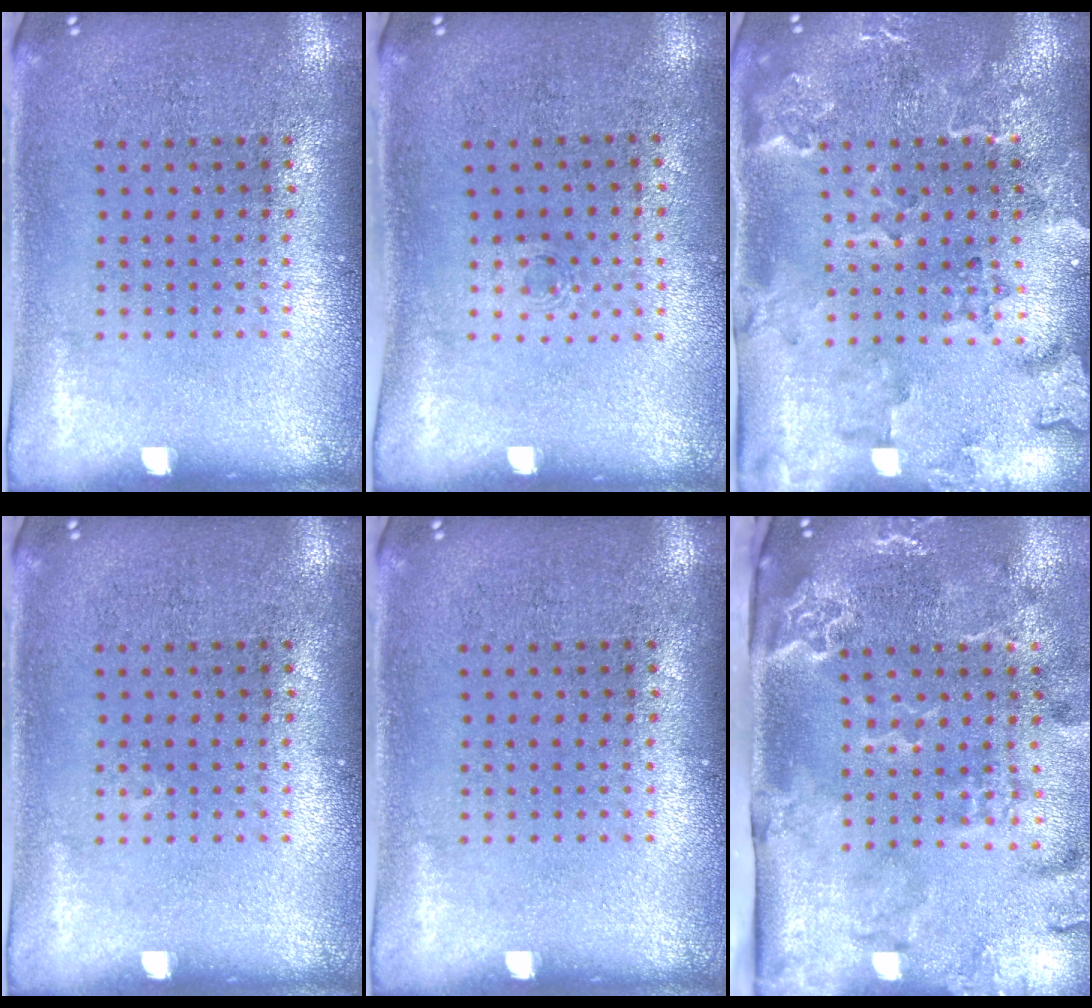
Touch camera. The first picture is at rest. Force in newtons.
{"total": 0.5, "press": 0.3, "slide": 0.4}
{"total": 2.4, "press": 2.2, "slide": 1.1}
{"total": 0.0}
{"total": 0.0}
{"total": 3.2, "press": 2.4, "slide": 2.2}